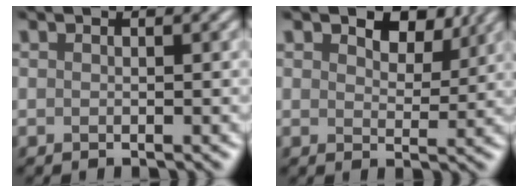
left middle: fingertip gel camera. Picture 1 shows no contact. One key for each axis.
{"total": 4.6, "fx": 3.3, "fy": 2.3, "fz": 2.3, "tx": -0.034, "ty": 0.004, "tz": 0.041}